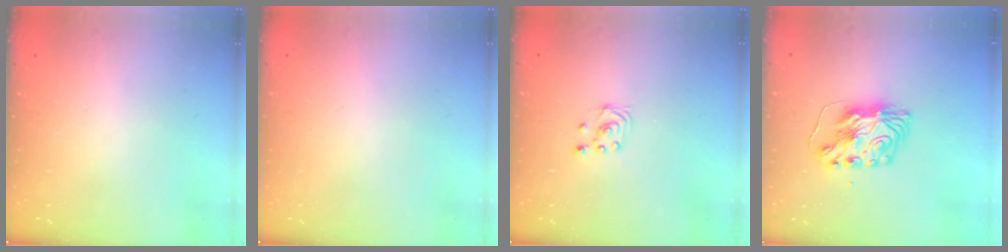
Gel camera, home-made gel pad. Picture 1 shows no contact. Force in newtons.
{"total": 0.0}
{"total": 2.3, "press": 2.2, "slide": 0.6}
{"total": 9.0, "press": 9.0, "slide": 0.6}